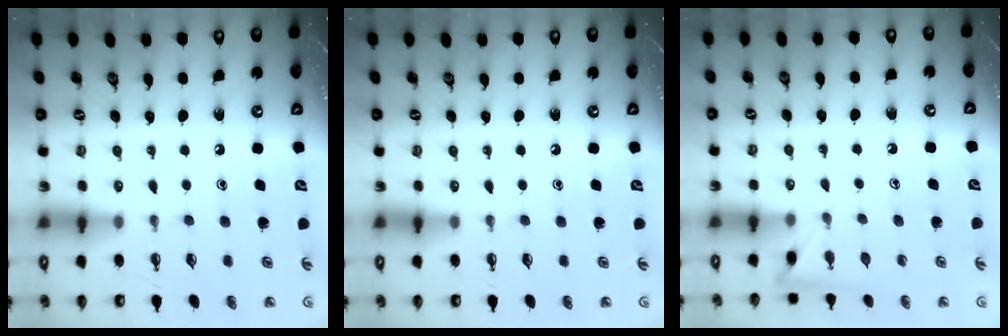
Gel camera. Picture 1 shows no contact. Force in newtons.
{"total": 0.0}
{"total": 3.3, "press": 3.3, "slide": 0.4}